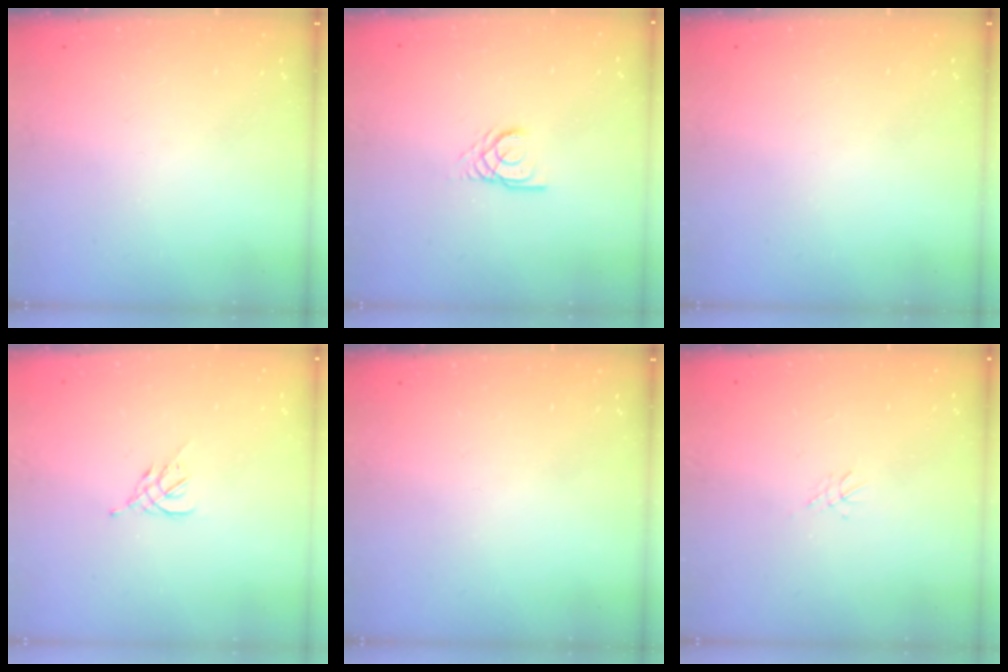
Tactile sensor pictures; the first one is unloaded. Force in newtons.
{"total": 2.8, "press": 2.8, "slide": 0.1}
{"total": 0.0}
{"total": 2.6, "press": 2.5, "slide": 0.7}
{"total": 0.0}
{"total": 4.1, "press": 4.1, "slide": 0.5}